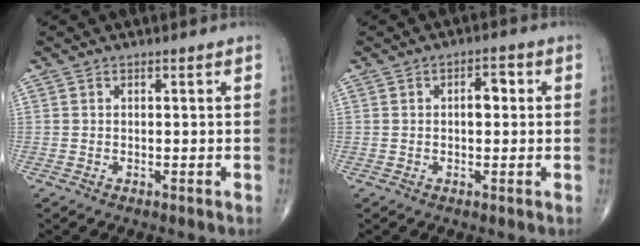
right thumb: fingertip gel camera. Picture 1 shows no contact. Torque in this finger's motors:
{"motor_torque": [1.26, 3.13, 0.91, 0.17, 0.02]}